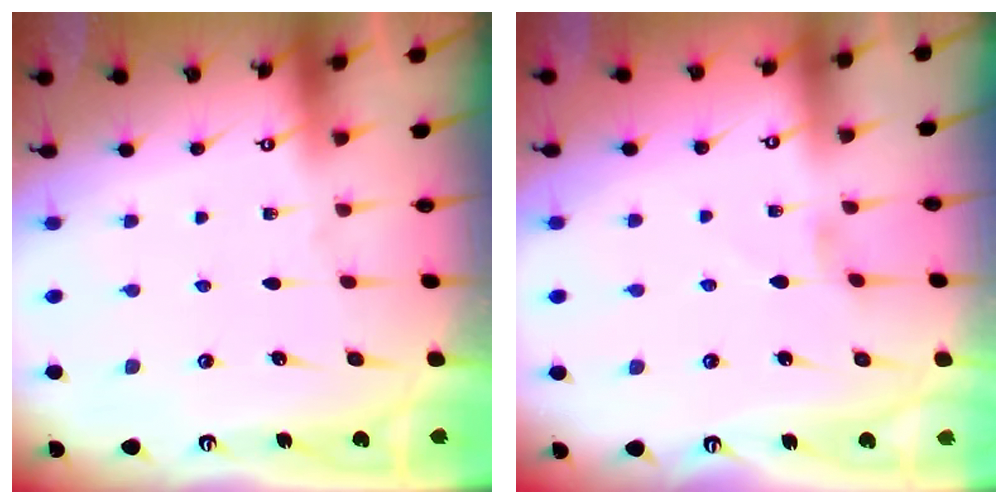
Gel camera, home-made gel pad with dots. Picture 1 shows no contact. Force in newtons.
{"total": 1.6, "press": 1.6, "slide": 0.5}